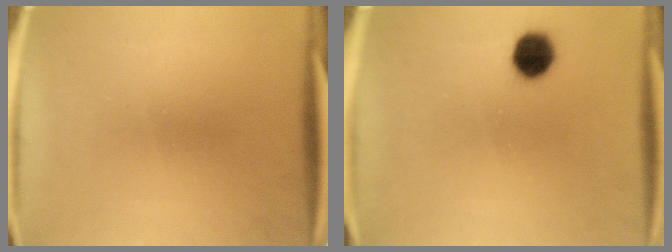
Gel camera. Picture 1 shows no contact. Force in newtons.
{"total": 6.3}